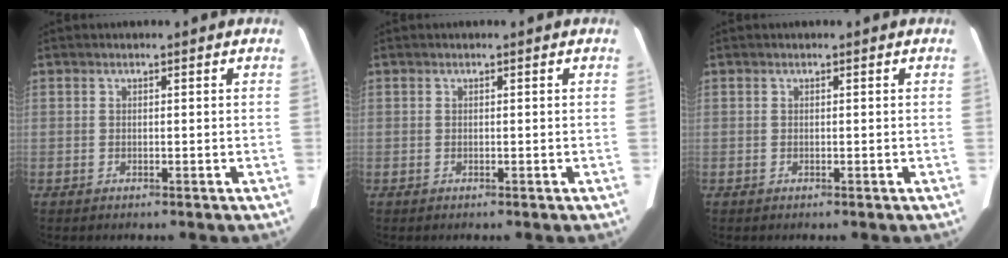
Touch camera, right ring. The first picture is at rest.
{"total": 0.0}
{"total": 0.0}